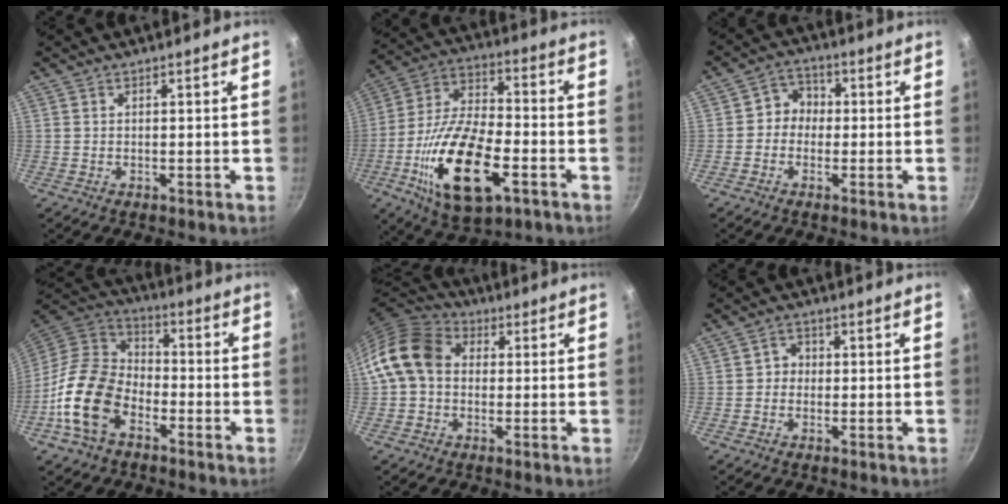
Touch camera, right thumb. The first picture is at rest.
{"total": 21.3, "force": [-7.2, 10.0, 17.3], "torque": [-0.321, 0.023, -0.130]}
{"total": 4.8, "force": [-0.4, 4.4, 2.0], "torque": [0.003, 0.015, -0.022]}
{"total": 15.6, "force": [-6.7, 10.3, 9.6], "torque": [-0.156, 0.049, -0.145]}
{"total": 11.6, "force": [0.6, 9.2, 7.0], "torque": [-0.105, 0.029, -0.007]}
{"total": 2.5, "force": [-0.3, 2.3, 0.9], "torque": [0.002, 0.008, -0.010]}